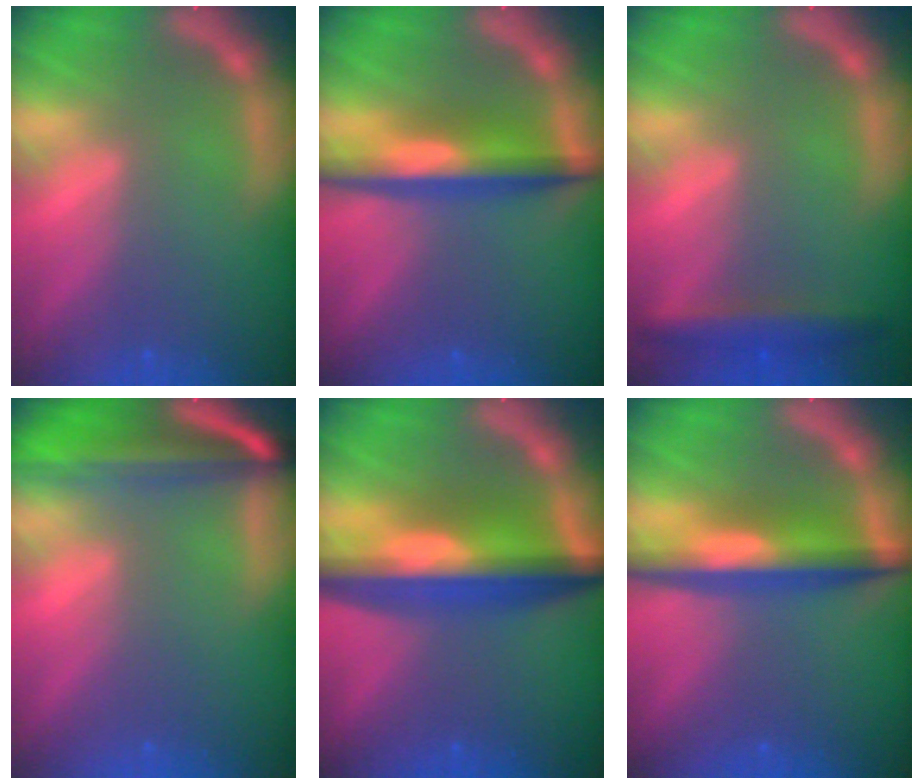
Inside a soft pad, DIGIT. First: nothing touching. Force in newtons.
{"total": 6.0}
{"total": 3.5}
{"total": 9.0}
{"total": 10.0}
{"total": 6.5}